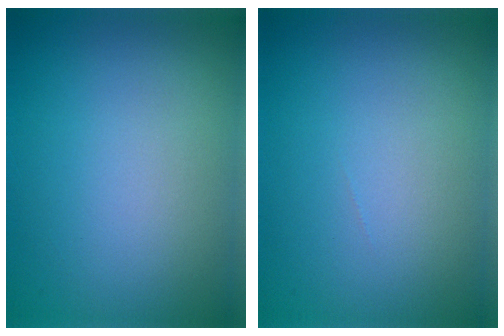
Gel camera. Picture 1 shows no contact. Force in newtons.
{"total": 0.0}